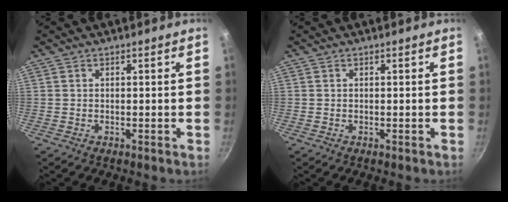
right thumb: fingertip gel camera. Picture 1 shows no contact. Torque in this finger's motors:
{"motor_torque": [0.00, 0.00, 0.02, -0.01, 0.00]}